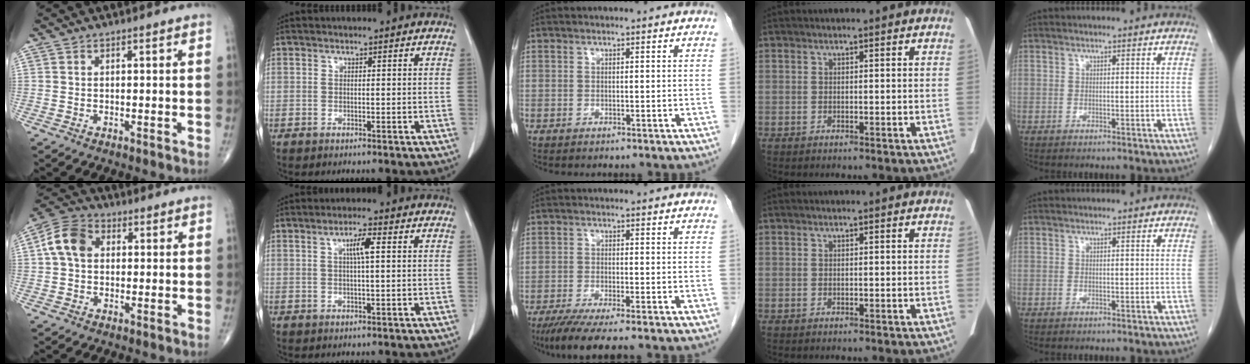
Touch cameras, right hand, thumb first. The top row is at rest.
{"thumb": {"total": 8.2, "force": [1.2, 6.0, 5.4], "torque": [-0.099, 0.022, 0.014]}, "index": {"total": 3.3, "force": [0.9, 0.4, 3.1], "torque": [-0.056, 0.004, 0.014]}, "middle": {"total": 6.8, "force": [-5.3, 0.0, 4.2], "torque": [-0.067, -0.019, -0.087]}}